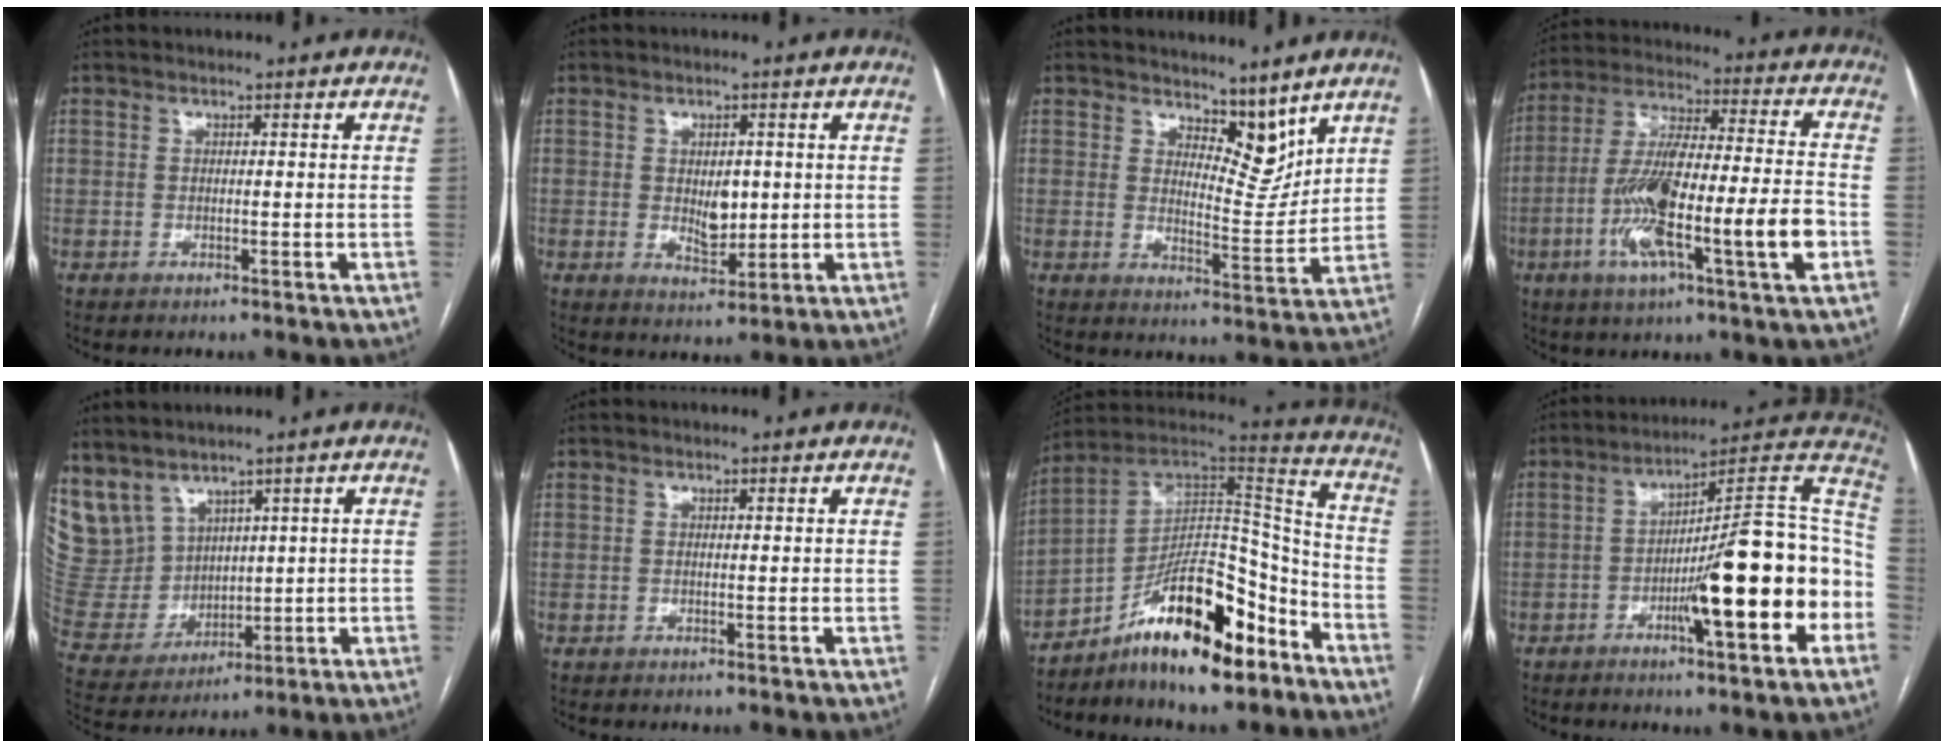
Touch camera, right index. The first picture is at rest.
{"total": 4.6, "force": [0.3, 2.5, 3.9], "torque": [-0.061, -0.005, 0.014]}
{"total": 6.4, "force": [5.2, 2.4, 2.9], "torque": [-0.036, -0.011, 0.091]}
{"total": 19.0, "force": [-5.7, 1.6, 18.0], "torque": [-0.319, -0.002, -0.096]}
{"total": 10.4, "force": [6.7, 7.4, 3.0], "torque": [-0.091, 0.027, 0.170]}
{"total": 0.0}
{"total": 17.7, "force": [-11.0, 5.1, 12.9], "torque": [-0.214, 0.038, -0.183]}
{"total": 19.5, "force": [-5.4, 2.2, 18.6], "torque": [-0.228, 0.022, -0.078]}